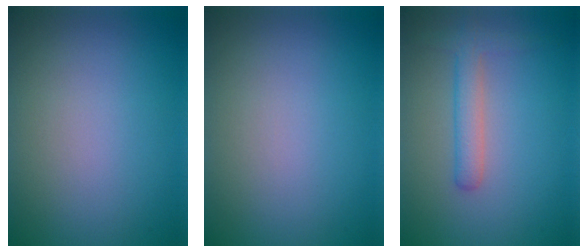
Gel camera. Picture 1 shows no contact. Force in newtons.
{"total": 0.0}
{"total": 2.7, "press": 2.7, "slide": 0.1}